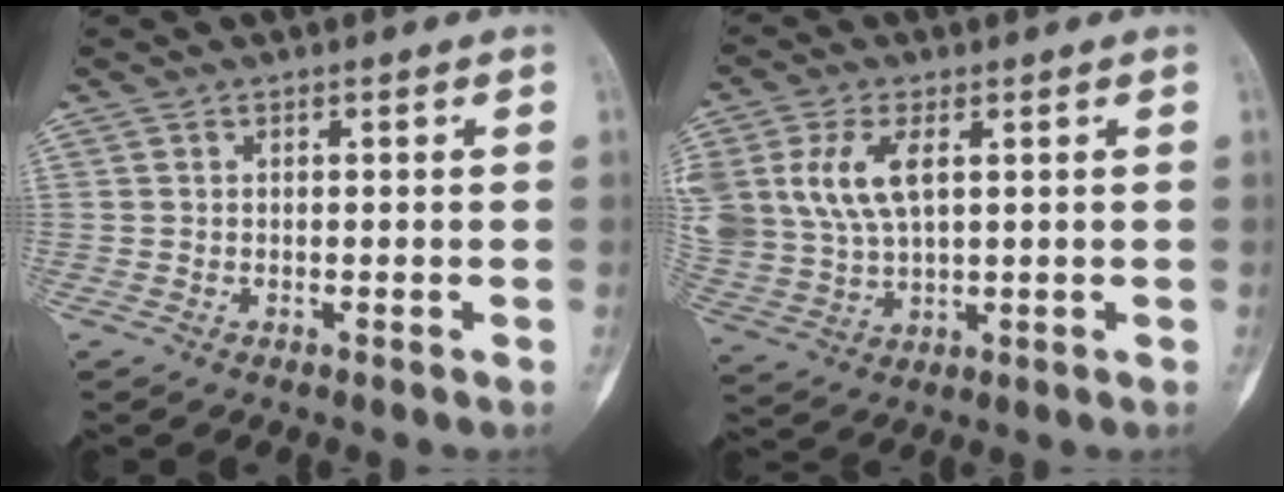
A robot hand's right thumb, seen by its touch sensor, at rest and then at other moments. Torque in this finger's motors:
{"motor_torque": [0.54, 1.39, 0.19, 0.05, 0.29]}